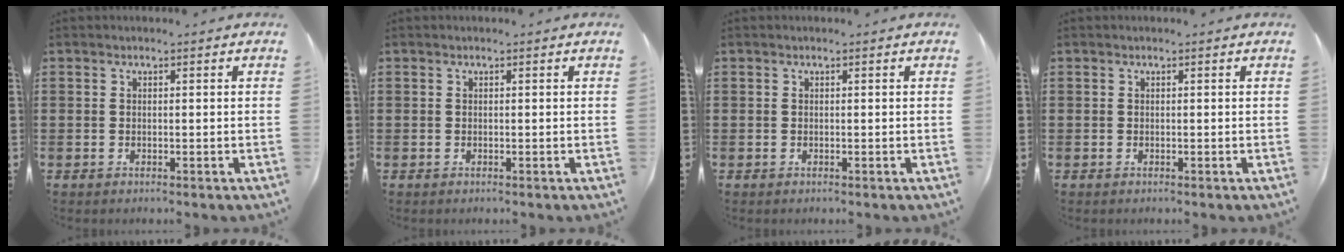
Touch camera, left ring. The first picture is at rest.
{"total": 0.0}
{"total": 0.0}
{"total": 0.0}